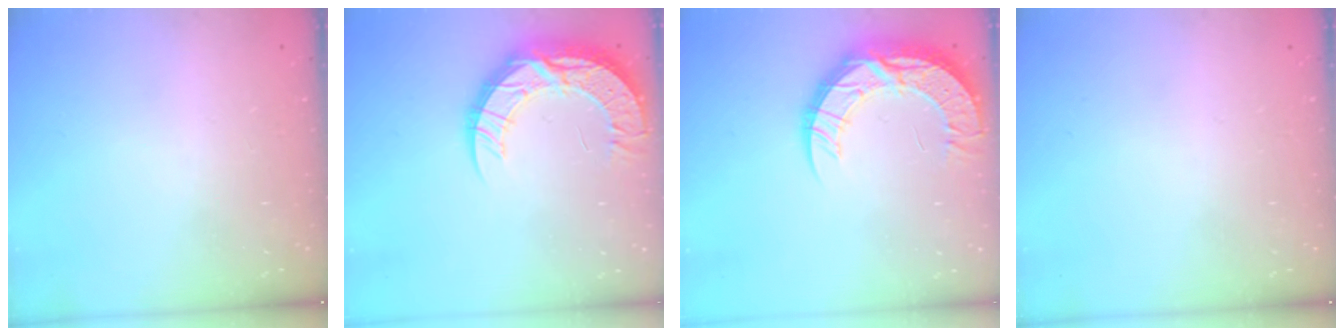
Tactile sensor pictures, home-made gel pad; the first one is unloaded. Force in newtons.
{"total": 16.1, "press": 16.1, "slide": 1.3}
{"total": 16.1, "press": 16.1, "slide": 1.3}
{"total": 0.0}